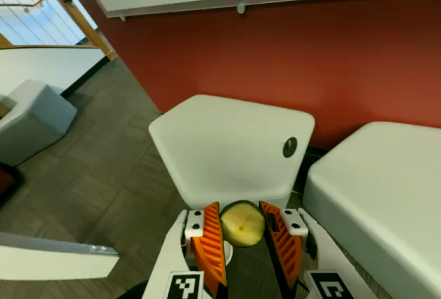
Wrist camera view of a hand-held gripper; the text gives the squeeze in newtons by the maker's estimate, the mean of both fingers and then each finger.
{"total": 11.5, "left": 11.6, "right": 11.5}